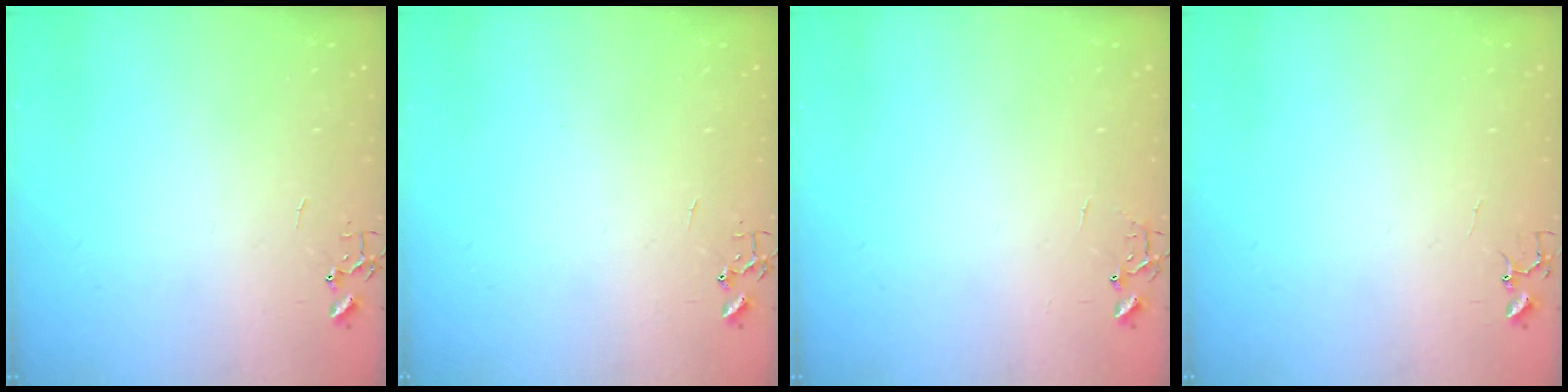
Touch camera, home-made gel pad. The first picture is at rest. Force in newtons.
{"total": 0.0}
{"total": 5.8, "press": 5.8, "slide": 0.5}
{"total": 3.8, "press": 3.8, "slide": 0.4}